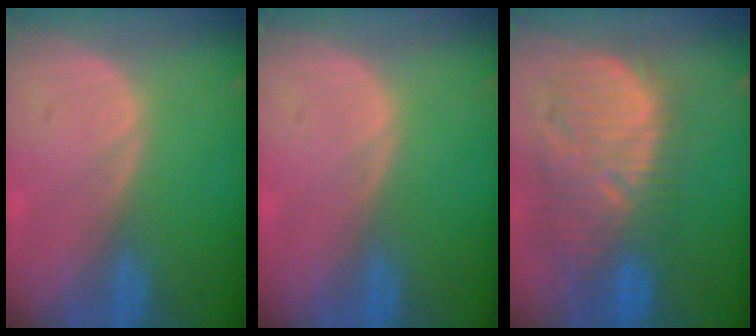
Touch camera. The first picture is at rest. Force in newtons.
{"total": 0.0}
{"total": 12.5, "press": 11.2, "slide": 5.6}